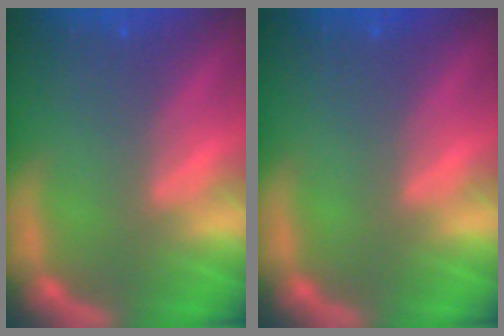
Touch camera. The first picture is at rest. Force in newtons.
{"total": 0.0}